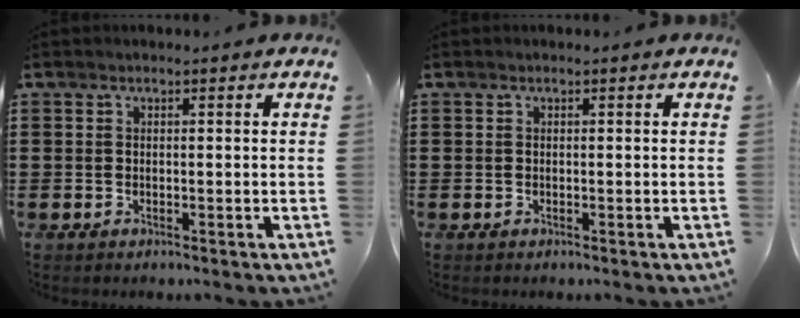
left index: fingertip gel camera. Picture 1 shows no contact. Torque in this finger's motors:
{"motor_torque": [-0.05, -0.04, 0.00, 0.00]}